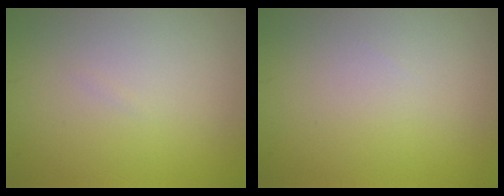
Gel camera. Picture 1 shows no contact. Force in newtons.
{"total": 0.0}